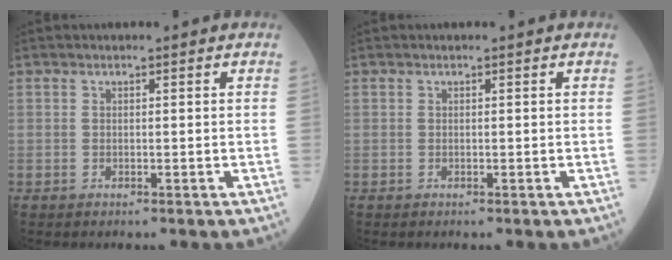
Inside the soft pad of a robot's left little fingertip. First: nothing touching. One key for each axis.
{"total": 0.0}